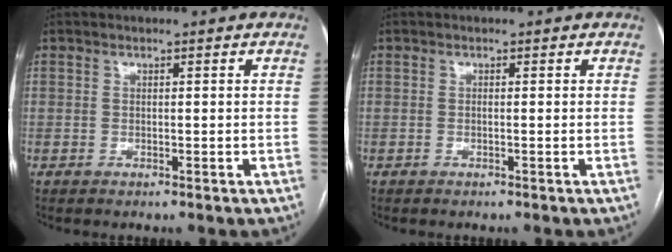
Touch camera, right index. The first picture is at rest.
{"total": 0.0}